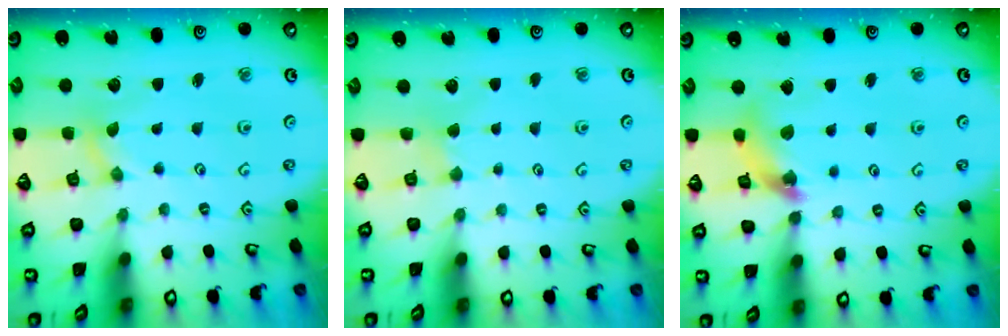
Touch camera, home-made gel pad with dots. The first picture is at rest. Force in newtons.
{"total": 2.0, "press": 2.0, "slide": 0.3}
{"total": 10.6, "press": 10.5, "slide": 1.3}